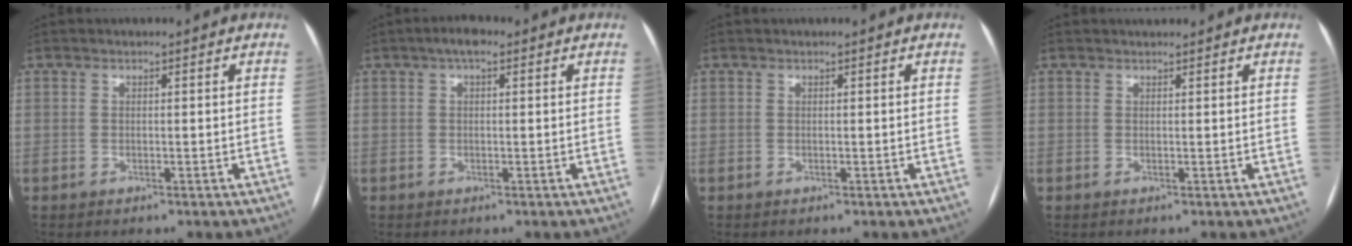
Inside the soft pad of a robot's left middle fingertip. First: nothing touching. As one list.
[{"total": 2.8, "force": [1.4, 1.0, 2.1], "torque": [-0.035, 0.017, 0.018]}, {"total": 0.5, "force": [0.1, -0.4, -0.3], "torque": [0.010, -0.002, 0.003]}, {"total": 1.3, "force": [1.2, -0.2, 0.1], "torque": [-0.001, 0.010, 0.021]}]